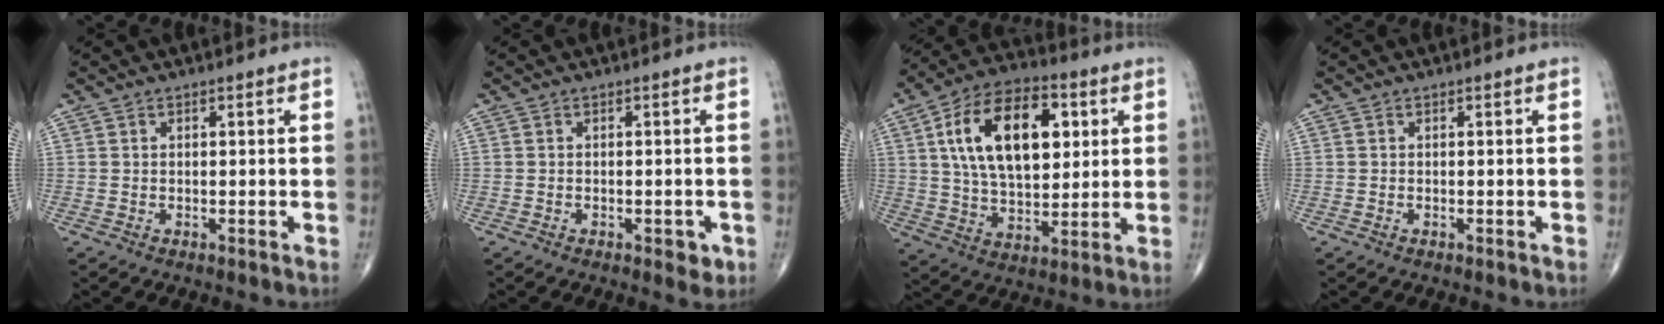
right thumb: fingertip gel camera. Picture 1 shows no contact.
{"total": 2.4, "force": [-1.1, 1.2, 1.8], "torque": [-0.013, 0.000, -0.013]}
{"total": 20.3, "force": [5.4, 11.2, 16.0], "torque": [-0.247, 0.000, 0.091]}
{"total": 0.0}